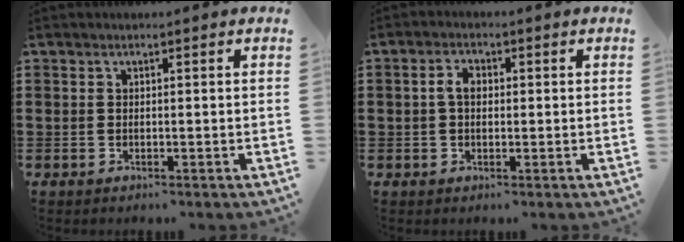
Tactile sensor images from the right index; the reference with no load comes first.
{"total": 2.8, "force": [0.1, 1.8, 2.2], "torque": [-0.052, 0.005, -0.003]}